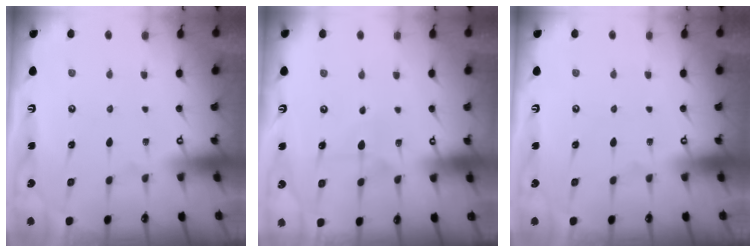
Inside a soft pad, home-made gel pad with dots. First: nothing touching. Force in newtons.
{"total": 5.5, "press": 5.4, "slide": 0.8}
{"total": 0.0}